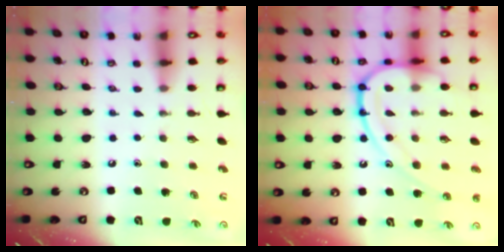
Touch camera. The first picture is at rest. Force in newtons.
{"total": 18.0, "press": 17.9, "slide": 1.7}